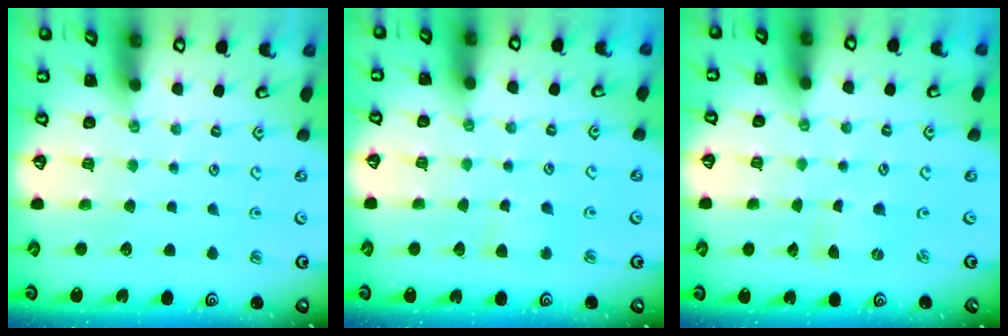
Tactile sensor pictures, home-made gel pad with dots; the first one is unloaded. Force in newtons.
{"total": 3.7, "press": 3.6, "slide": 0.5}
{"total": 0.0}